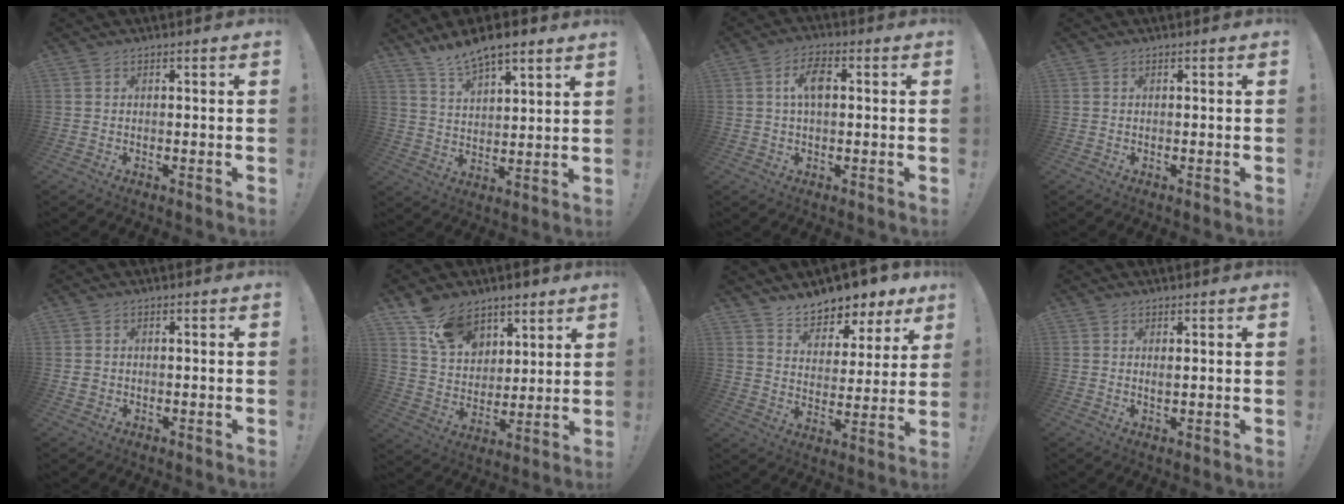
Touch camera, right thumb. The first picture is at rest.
{"total": 9.0, "force": [8.0, 2.0, 3.6], "torque": [-0.068, -0.055, 0.147]}
{"total": 6.1, "force": [1.0, 3.1, 5.2], "torque": [-0.081, 0.007, 0.013]}
{"total": 0.0}
{"total": 1.5, "force": [-0.2, 1.5, 0.5], "torque": [-0.006, 0.005, -0.004]}
{"total": 13.7, "force": [8.7, 9.4, 4.7], "torque": [-0.078, -0.050, 0.172]}
{"total": 8.4, "force": [7.8, 3.1, 1.3], "torque": [-0.026, -0.074, 0.142]}
{"total": 0.9, "force": [0.4, 0.4, 0.7], "torque": [-0.013, -0.001, 0.007]}